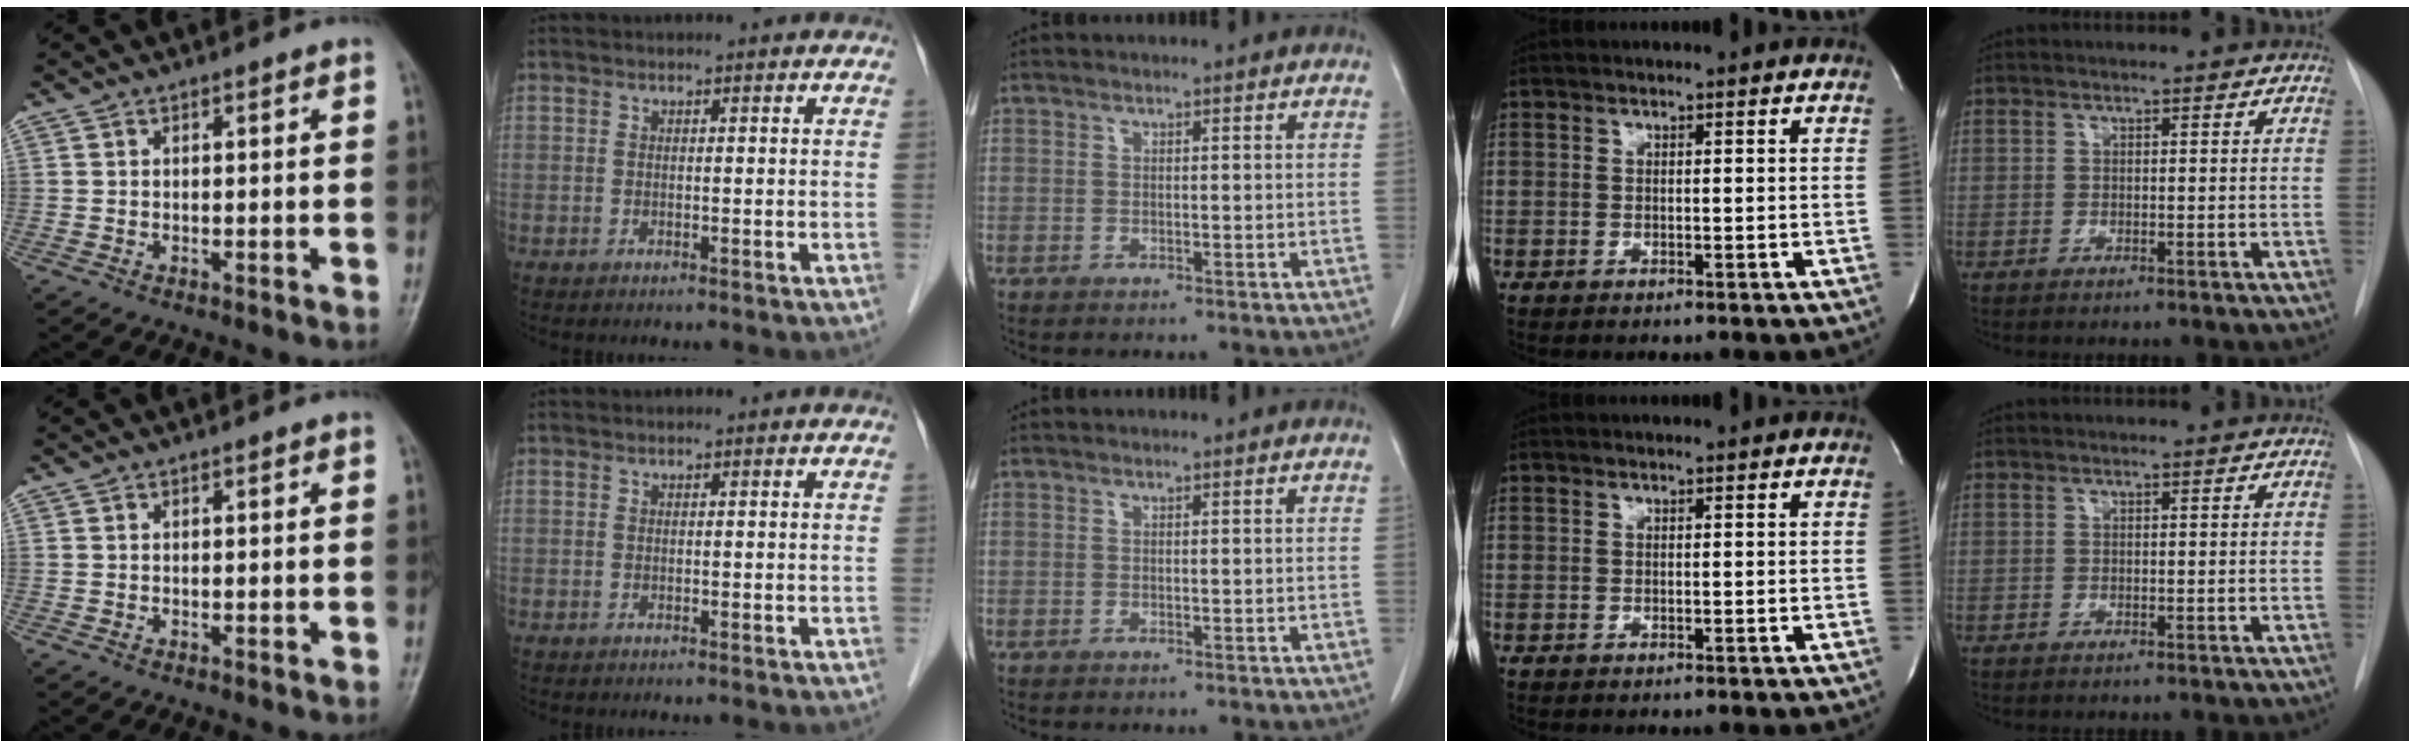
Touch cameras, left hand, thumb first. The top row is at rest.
{}